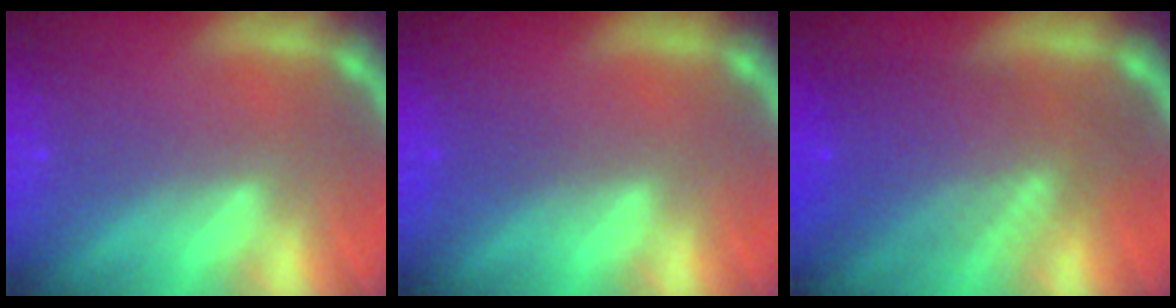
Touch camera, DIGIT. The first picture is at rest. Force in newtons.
{"total": 1.0}
{"total": 7.5}